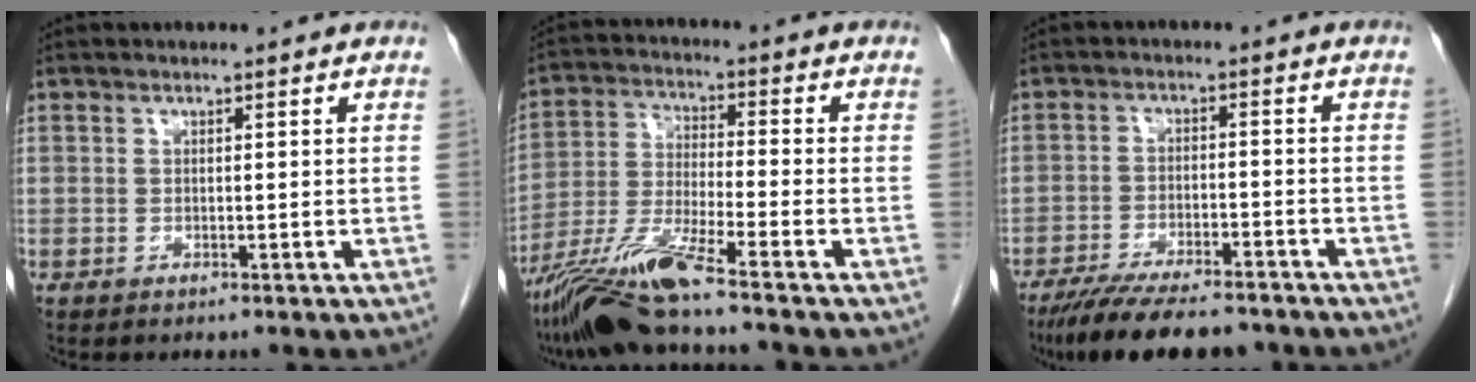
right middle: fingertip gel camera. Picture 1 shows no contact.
{"total": 10.7, "force": [-8.2, -1.1, 6.8], "torque": [-0.141, -0.026, -0.156]}
{"total": 12.9, "force": [-10.7, 2.7, 6.6], "torque": [-0.106, -0.017, -0.167]}